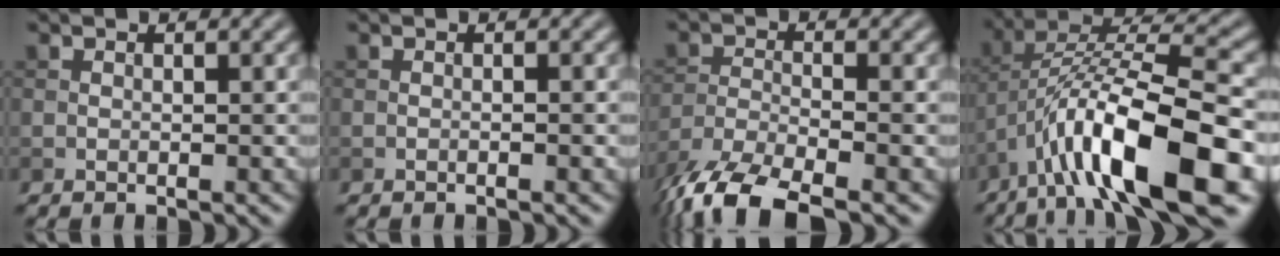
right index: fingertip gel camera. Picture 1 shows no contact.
{"total": 0.6, "force": [-0.4, 0.0, 0.5], "torque": [-0.009, 0.000, -0.008]}
{"total": 9.4, "force": [-7.1, 2.8, 5.5], "torque": [-0.112, -0.018, -0.140]}
{"total": 13.5, "force": [-6.0, 4.0, 11.4], "torque": [-0.194, 0.009, -0.101]}